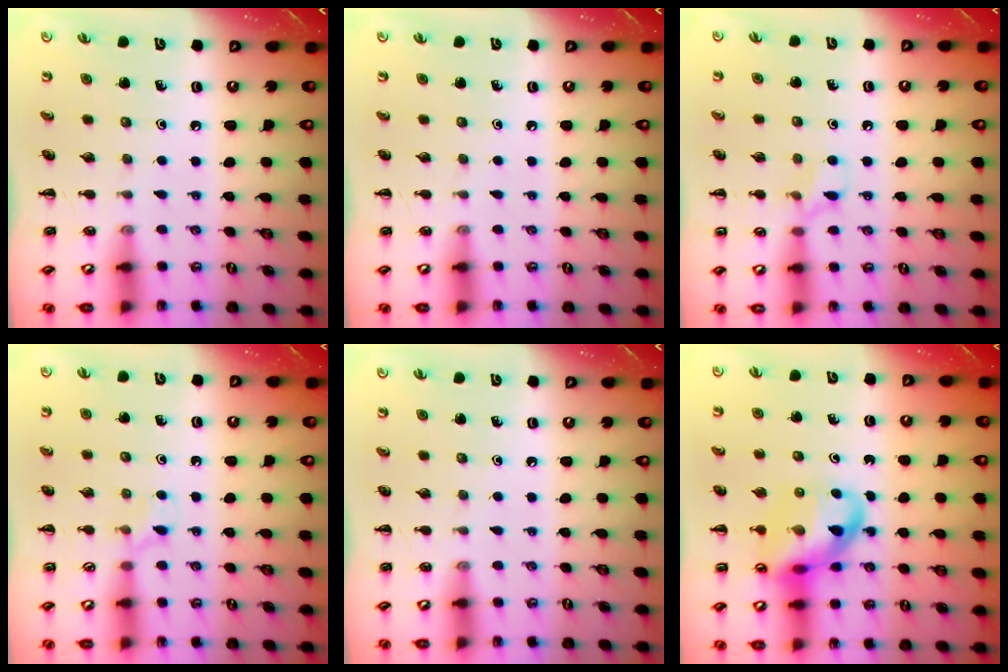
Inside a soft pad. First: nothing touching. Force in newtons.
{"total": 0.0}
{"total": 5.8, "press": 5.7, "slide": 1.3}
{"total": 4.5, "press": 4.2, "slide": 1.6}
{"total": 0.0}
{"total": 14.8, "press": 14.5, "slide": 3.1}